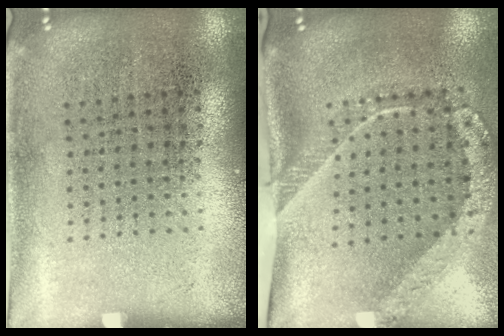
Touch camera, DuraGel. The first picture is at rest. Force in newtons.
{"total": 2.4, "press": 1.6, "slide": 1.8}